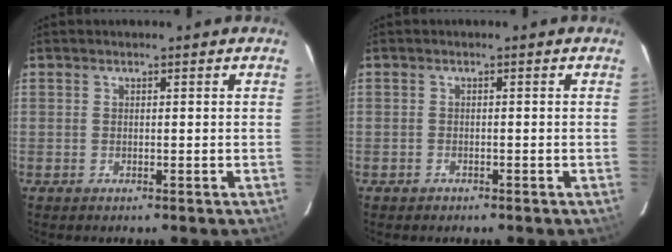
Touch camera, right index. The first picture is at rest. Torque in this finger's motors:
{"motor_torque": [0.19, -0.47, -0.01, -0.03]}